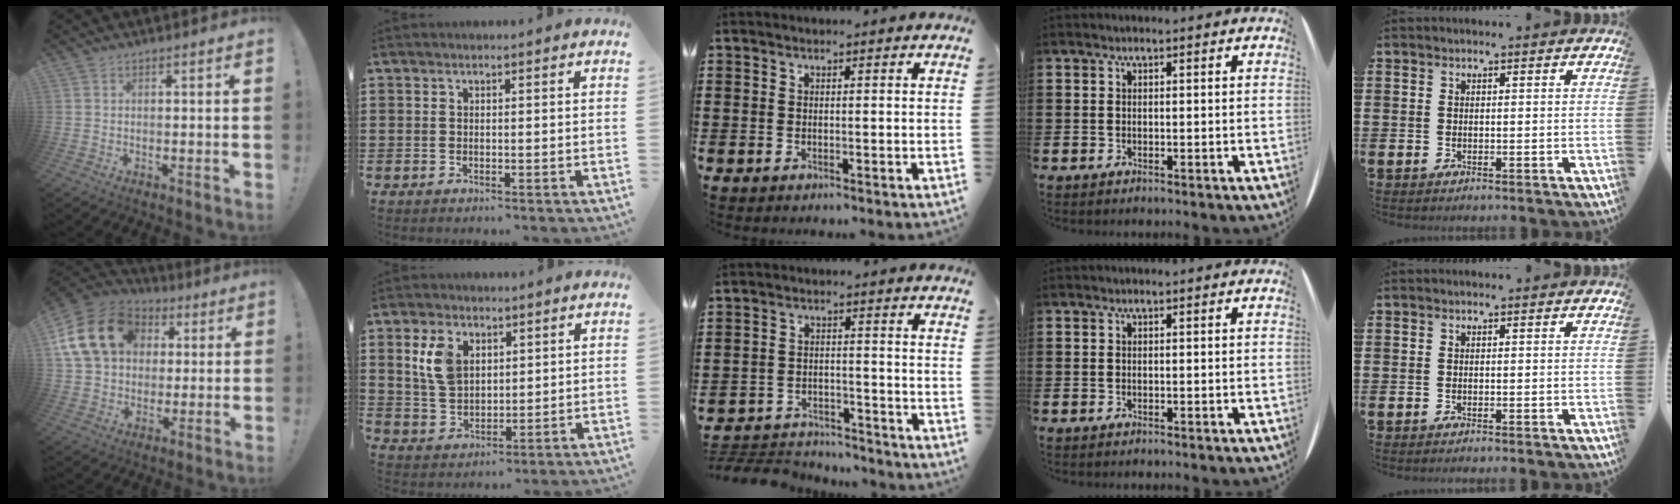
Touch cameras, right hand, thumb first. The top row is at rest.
{"thumb": {"total": 19.4, "force": [5.4, 14.9, 11.2], "torque": [-0.193, 0.001, 0.110]}, "index": {"total": 6.8, "force": [2.7, 4.4, 4.5], "torque": [-0.117, 0.008, 0.046]}, "middle": {"total": 4.9, "force": [-4.7, 1.0, 0.4], "torque": [-0.013, 0.009, -0.101]}}